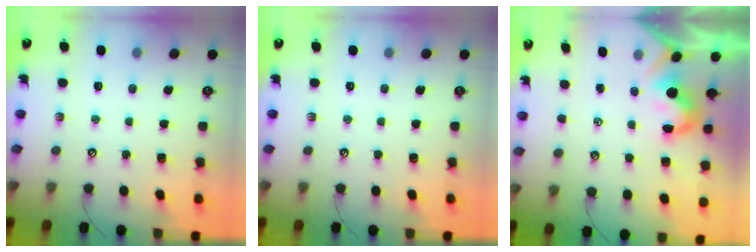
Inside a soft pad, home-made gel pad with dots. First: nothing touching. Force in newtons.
{"total": 0.0}
{"total": 1.8, "press": 1.6, "slide": 0.8}